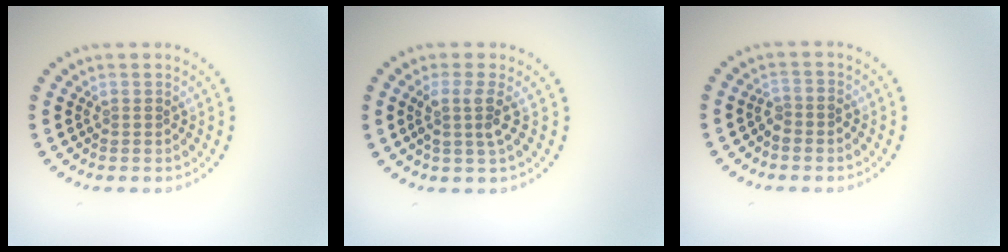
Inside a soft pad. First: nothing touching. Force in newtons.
{"total": 2.2, "press": 1.7, "slide": 1.4}
{"total": 1.4, "press": 1.1, "slide": 0.9}